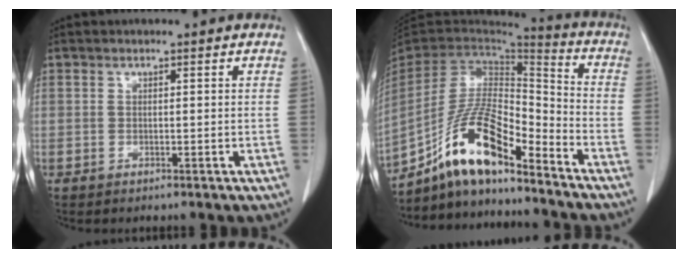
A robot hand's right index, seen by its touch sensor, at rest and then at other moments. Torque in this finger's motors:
{"motor_torque": [1.02, -1.12, 0.85, 0.21]}